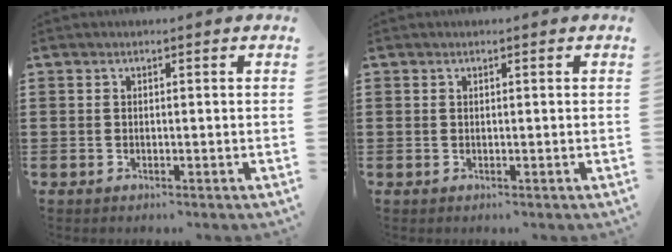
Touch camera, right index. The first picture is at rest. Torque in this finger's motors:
{"motor_torque": [0.14, 0.09, 0.01, 0.01]}